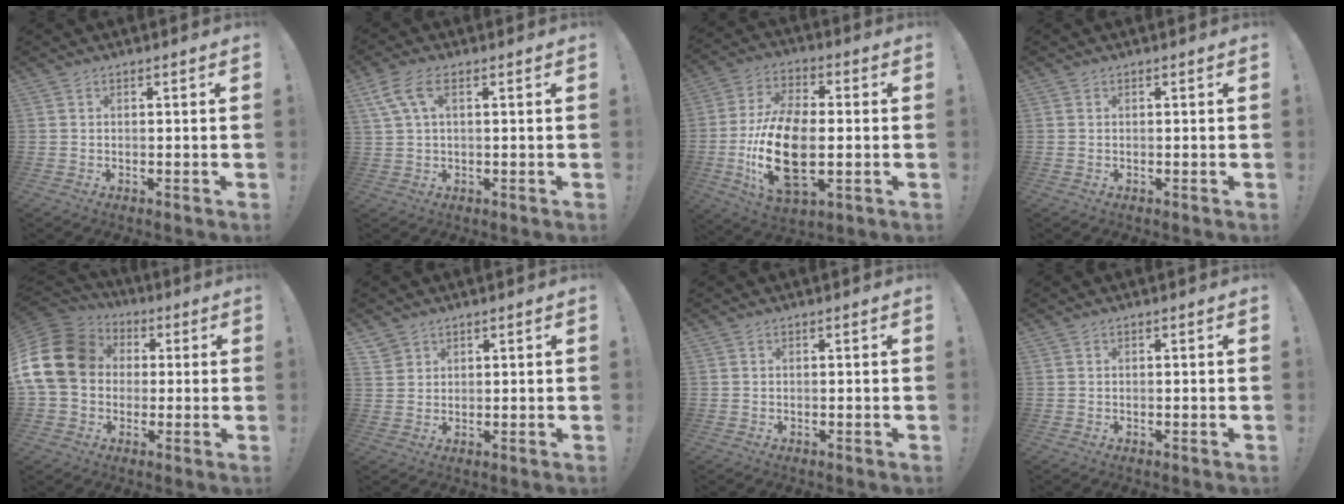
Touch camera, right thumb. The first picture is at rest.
{"total": 7.0, "force": [2.8, 3.1, 5.6], "torque": [-0.110, 0.007, 0.059]}
{"total": 20.0, "force": [-3.2, 11.0, 16.3], "torque": [-0.323, 0.002, -0.051]}
{"total": 0.0}
{"total": 19.8, "force": [2.9, 15.8, 11.5], "torque": [-0.218, 0.006, 0.066]}
{"total": 2.8, "force": [2.2, 1.7, 0.3], "torque": [-0.008, -0.012, 0.043]}
{"total": 0.0}
{"total": 0.0}